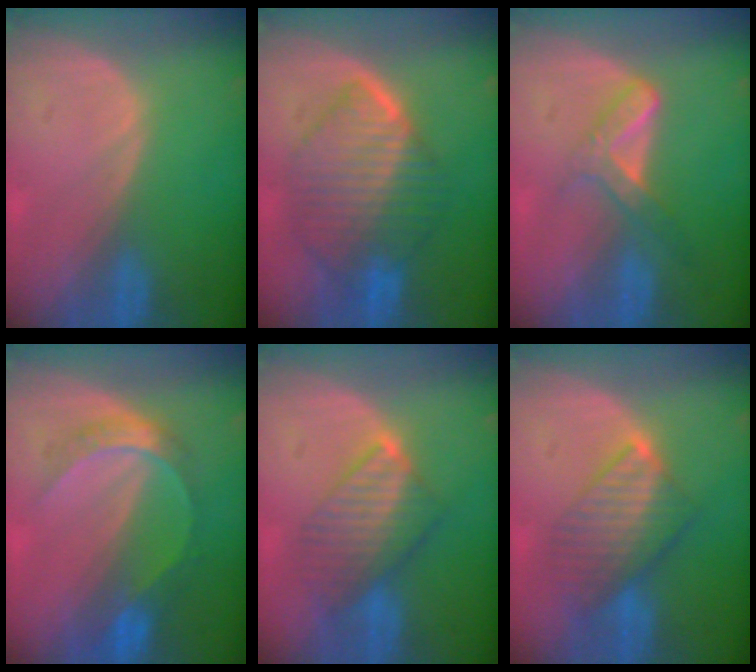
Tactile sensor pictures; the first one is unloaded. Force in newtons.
{"total": 10.0, "press": 9.9, "slide": 0.8}
{"total": 5.3, "press": 4.6, "slide": 2.7}
{"total": 6.7, "press": 5.8, "slide": 3.4}
{"total": 6.9, "press": 6.8, "slide": 1.2}
{"total": 7.1, "press": 7.0, "slide": 1.5}